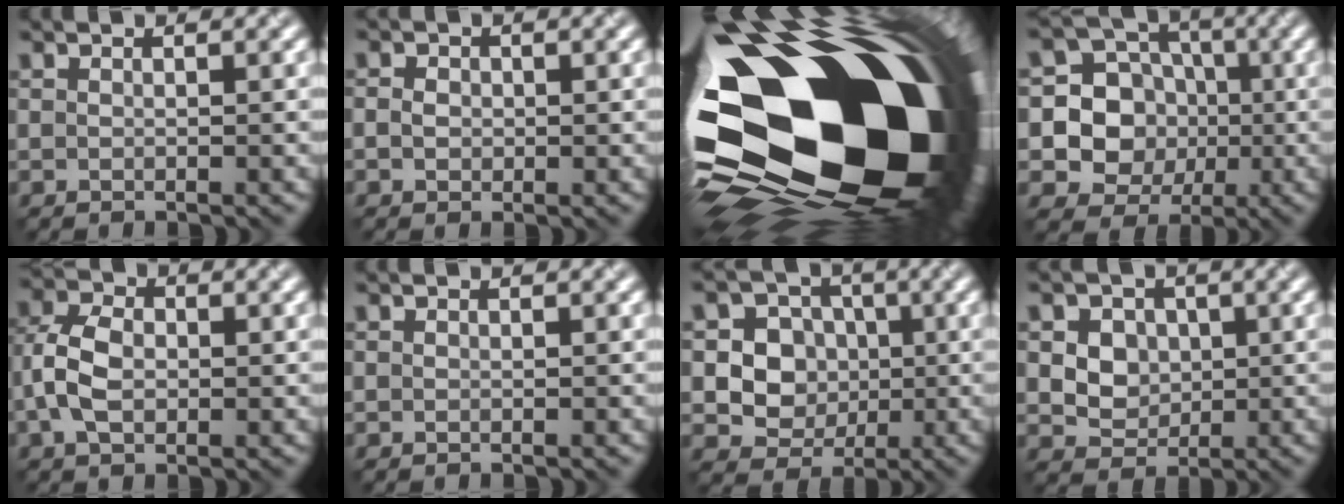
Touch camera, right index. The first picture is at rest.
{"total": 1.3, "force": [-0.2, 1.2, 0.6], "torque": [-0.014, -0.002, -0.008]}
{"total": 23.0, "force": [-0.9, 13.7, 18.5], "torque": [-0.280, -0.025, -0.031]}
{"total": 9.6, "force": [-0.8, 9.1, 2.9], "torque": [-0.072, 0.019, -0.033]}
{"total": 4.8, "force": [-0.8, 3.2, 3.5], "torque": [-0.083, 0.002, -0.022]}
{"total": 0.0}
{"total": 6.5, "force": [0.2, 5.9, 2.5], "torque": [-0.025, 0.013, -0.007]}
{"total": 6.0, "force": [1.6, 4.9, 2.9], "torque": [-0.052, 0.016, 0.024]}